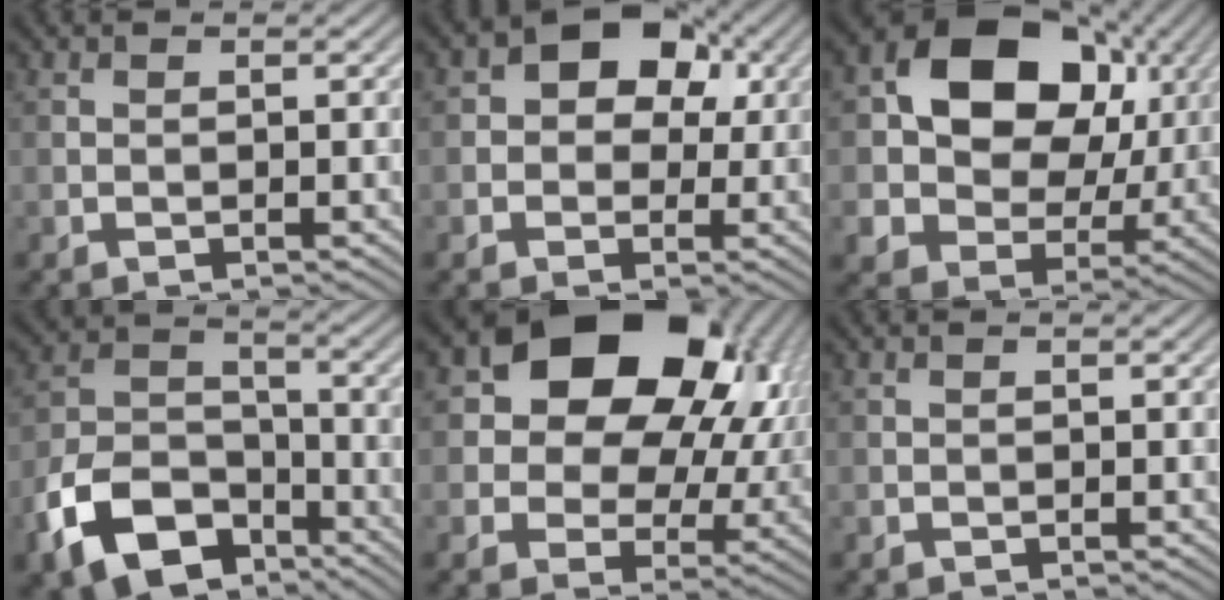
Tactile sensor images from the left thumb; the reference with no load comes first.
{"total": 8.2, "force": [2.1, 6.3, 4.9], "torque": [-0.061, 0.021, 0.006]}
{"total": 15.0, "force": [3.6, 11.4, 9.1], "torque": [-0.151, 0.003, 0.059]}
{"total": 11.8, "force": [-6.8, 7.0, 6.6], "torque": [-0.149, -0.018, -0.138]}
{"total": 17.4, "force": [5.7, 12.4, 10.9], "torque": [-0.154, 0.010, 0.104]}
{"total": 0.0}